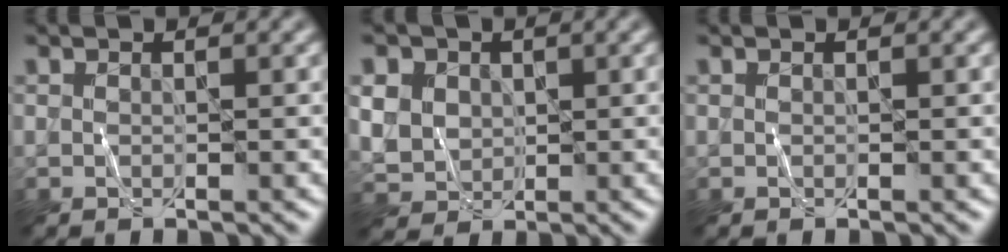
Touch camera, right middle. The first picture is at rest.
{"total": 6.1, "force": [2.0, 5.1, 2.6], "torque": [-0.079, 0.019, 0.036]}
{"total": 0.0}